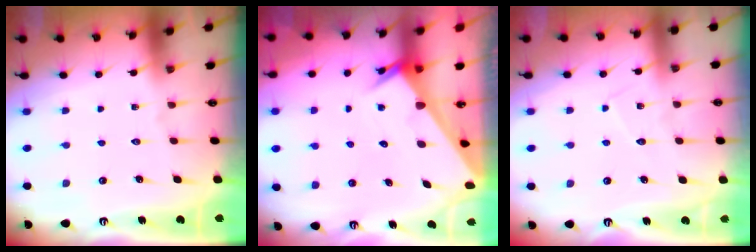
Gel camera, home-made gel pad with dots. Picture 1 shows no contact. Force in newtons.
{"total": 2.1, "press": 2.1, "slide": 0.1}
{"total": 5.5, "press": 5.5, "slide": 0.3}